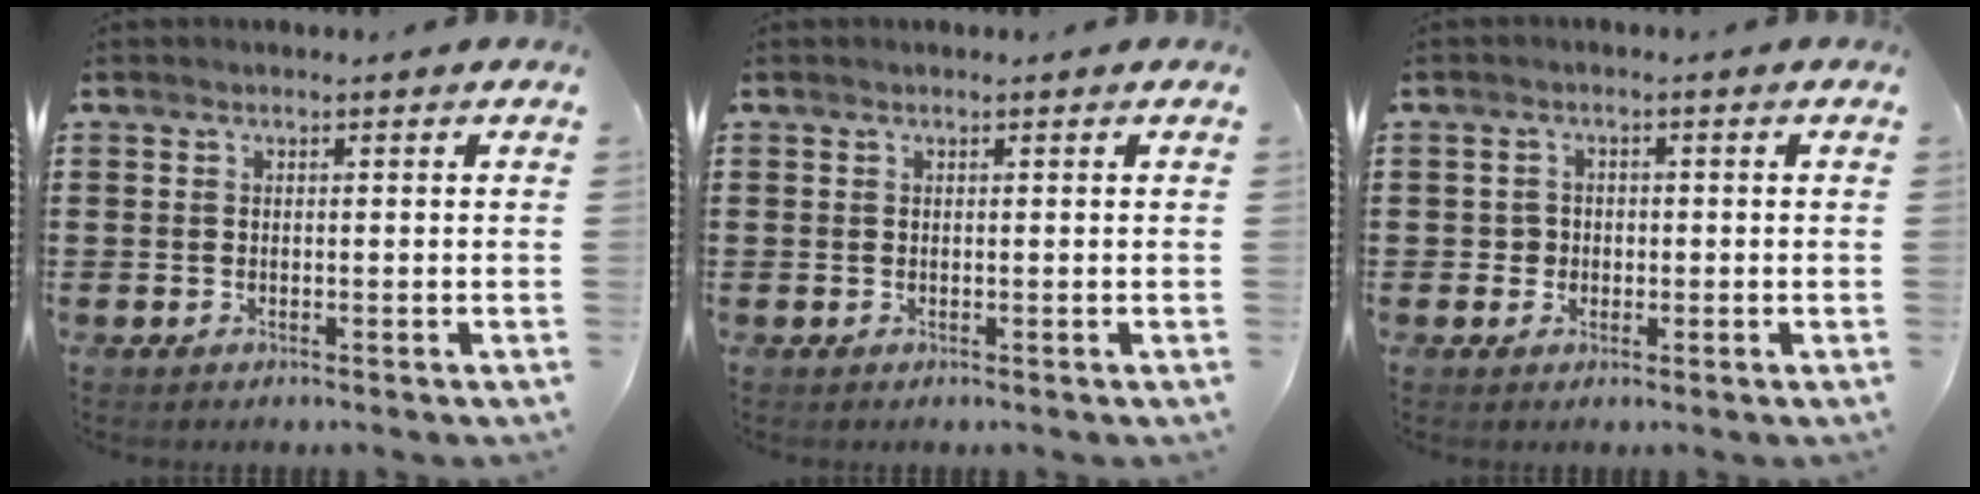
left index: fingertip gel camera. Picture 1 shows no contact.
{"total": 0.0}
{"total": 2.0, "force": [-0.3, 1.9, 0.5], "torque": [-0.018, 0.006, -0.009]}